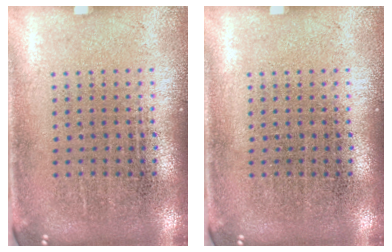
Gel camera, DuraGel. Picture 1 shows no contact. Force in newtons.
{"total": 0.0}